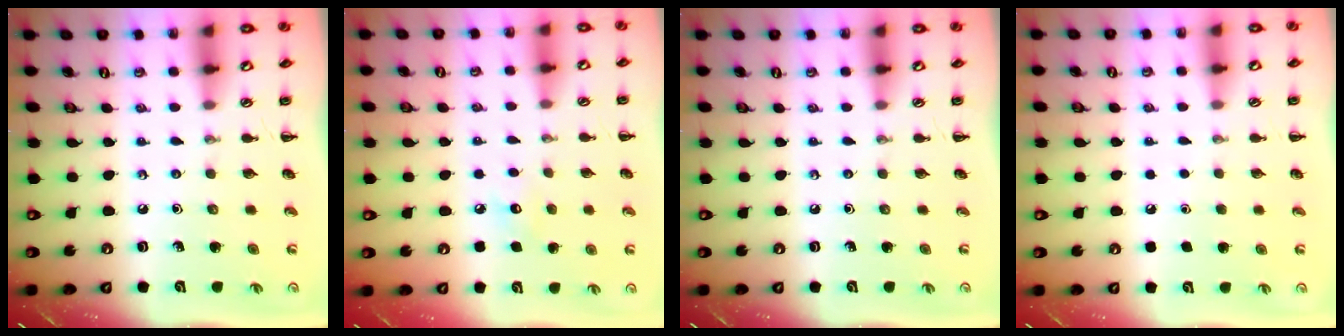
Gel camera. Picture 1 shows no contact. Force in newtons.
{"total": 4.8, "press": 4.6, "slide": 1.2}
{"total": 0.0}
{"total": 1.7, "press": 1.7, "slide": 0.1}